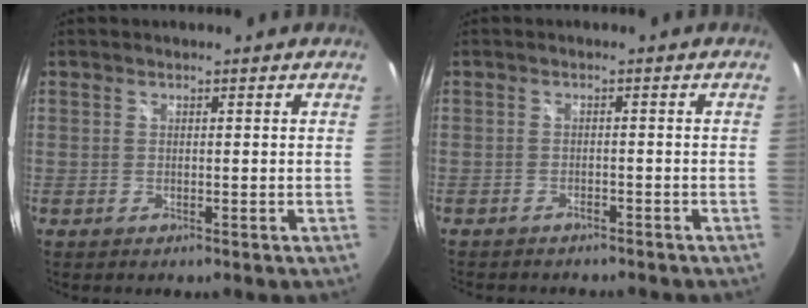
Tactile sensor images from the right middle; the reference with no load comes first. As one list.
[{"total": 3.9, "force": [-3.5, 1.3, 1.2], "torque": [-0.034, -0.009, -0.050]}]